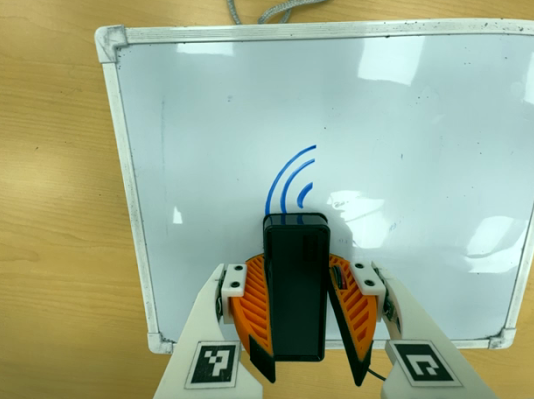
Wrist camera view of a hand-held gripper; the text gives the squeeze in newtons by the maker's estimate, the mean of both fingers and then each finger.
{"total": 9.8, "left": 9.9, "right": 9.8}